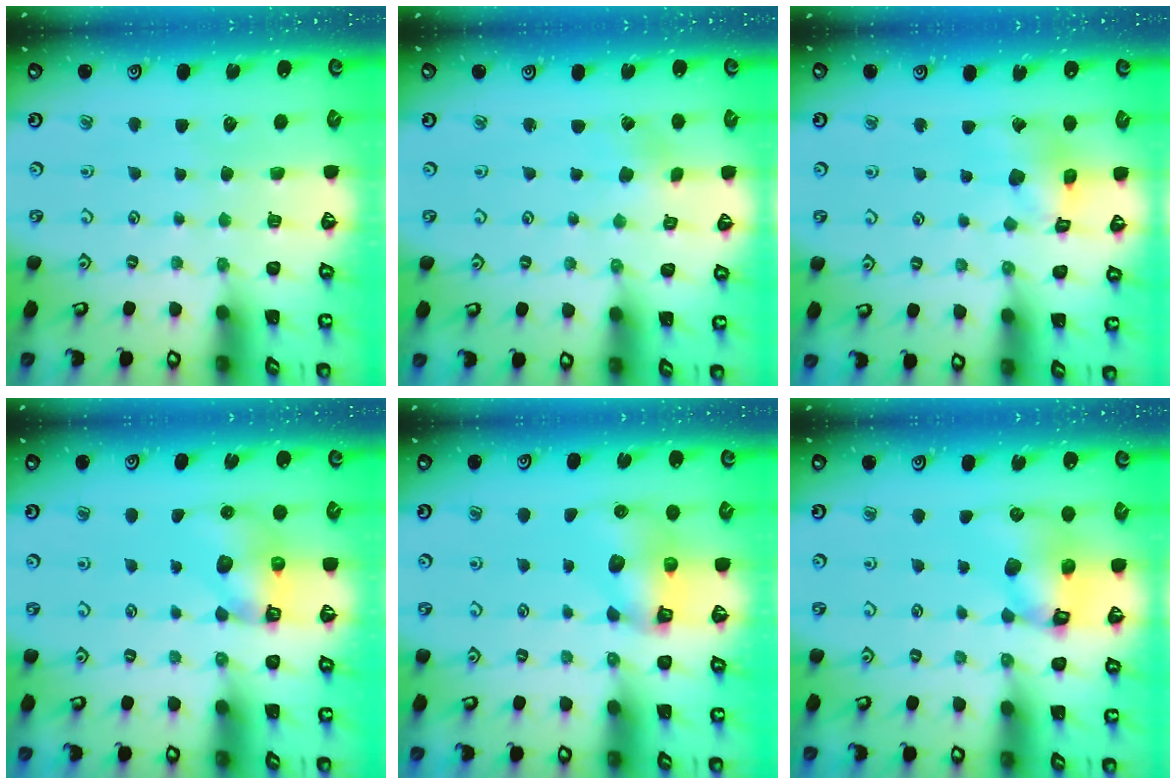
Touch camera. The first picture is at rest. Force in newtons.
{"total": 0.9, "press": 0.9, "slide": 0.2}
{"total": 10.3, "press": 10.3, "slide": 1.2}
{"total": 8.2, "press": 8.2, "slide": 0.7}
{"total": 8.5, "press": 8.4, "slide": 0.7}
{"total": 11.2, "press": 11.1, "slide": 1.5}